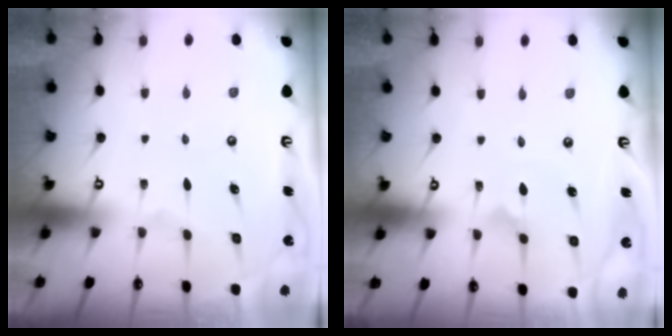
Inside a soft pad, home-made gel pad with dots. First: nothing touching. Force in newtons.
{"total": 3.7, "press": 3.6, "slide": 0.7}